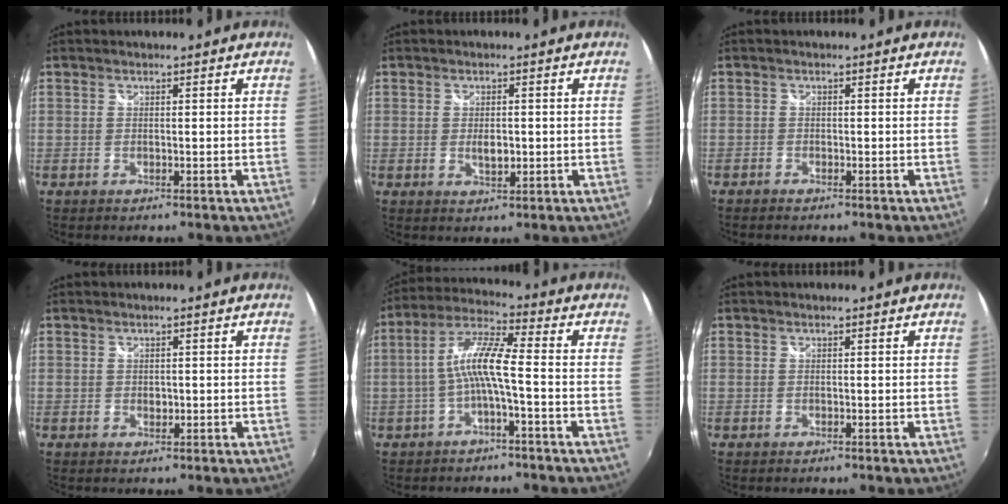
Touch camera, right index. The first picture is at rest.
{"total": 2.8, "force": [-0.3, 1.6, 2.3], "torque": [-0.038, -0.005, -0.003]}
{"total": 0.9, "force": [-0.9, 0.3, 0.1], "torque": [-0.007, -0.002, -0.020]}
{"total": 1.3, "force": [-0.1, 1.1, 0.6], "torque": [-0.009, -0.001, 0.000]}
{"total": 7.8, "force": [-2.0, 0.7, 7.5], "torque": [-0.171, 0.016, -0.035]}
{"total": 0.0}